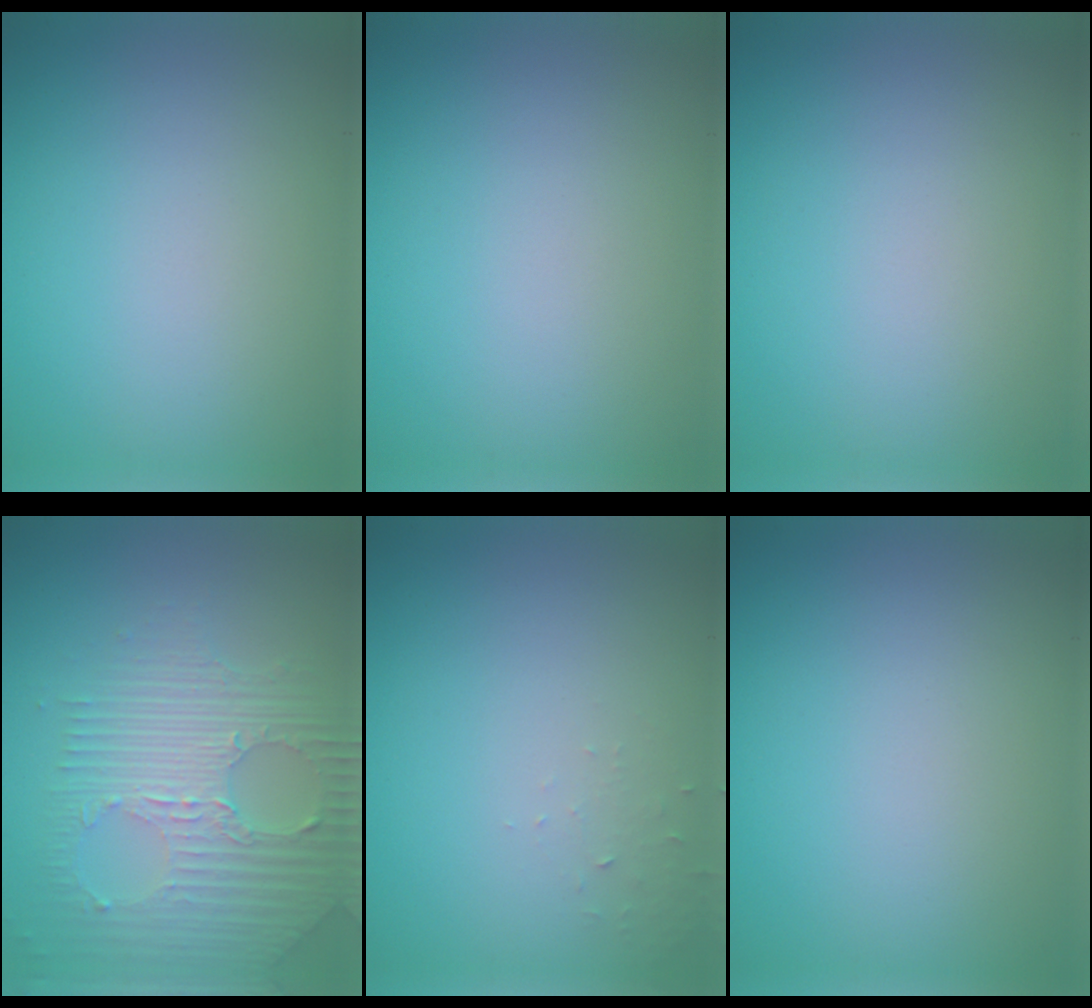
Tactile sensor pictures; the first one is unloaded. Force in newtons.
{"total": 0.0}
{"total": 0.0}
{"total": 6.5, "press": 4.5, "slide": 4.7}
{"total": 1.0, "press": 0.9, "slide": 0.1}
{"total": 0.0}